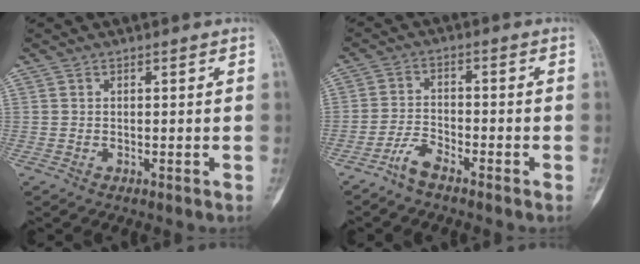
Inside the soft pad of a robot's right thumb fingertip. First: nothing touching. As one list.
[{"total": 4.1, "force": [-3.3, 1.1, 2.1], "torque": [-0.046, 0.018, -0.070]}]